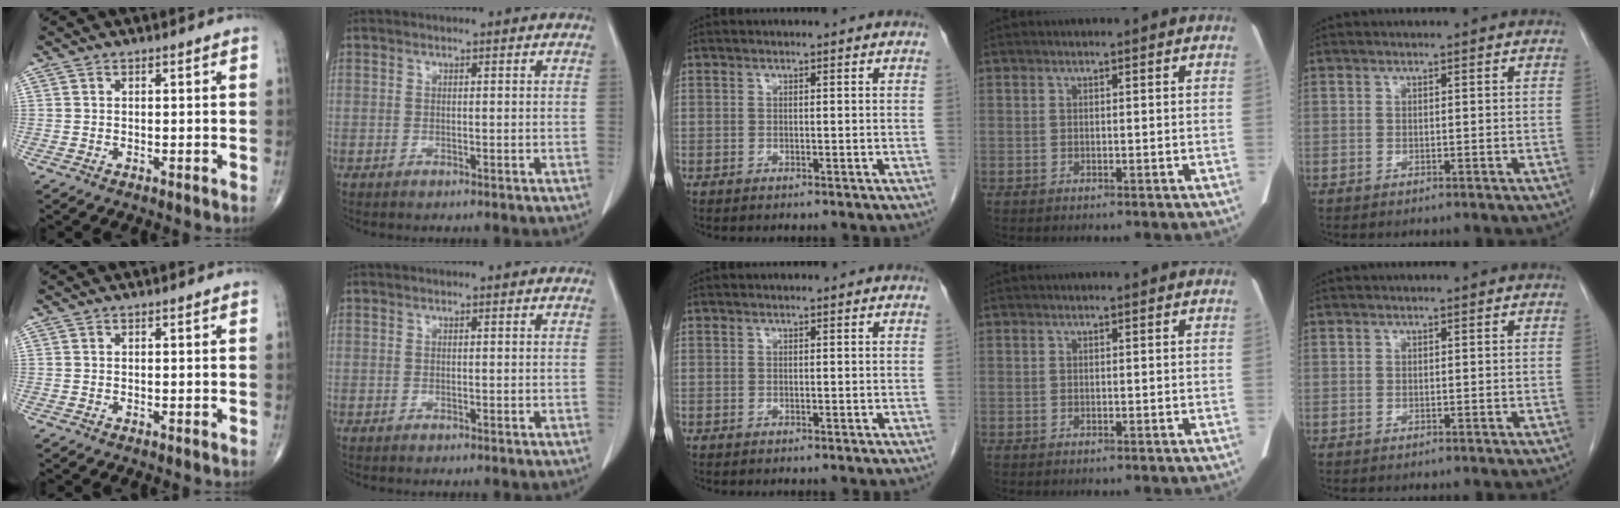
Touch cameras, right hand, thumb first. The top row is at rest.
{}